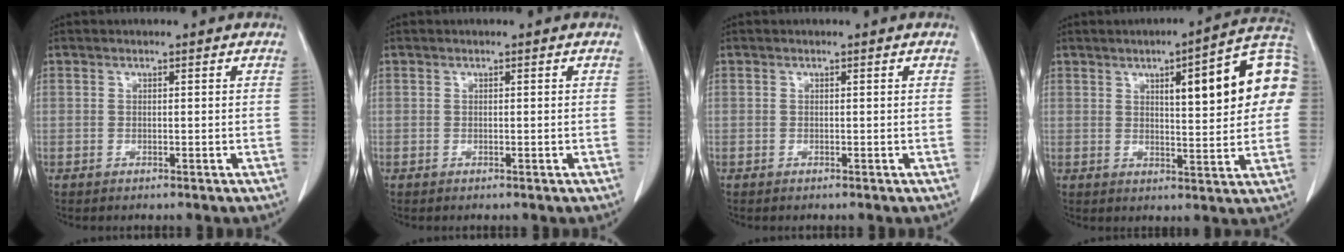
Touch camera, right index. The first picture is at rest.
{"total": 0.0}
{"total": 0.0}
{"total": 15.0, "force": [3.4, 3.0, 14.4], "torque": [-0.185, 0.030, 0.039]}